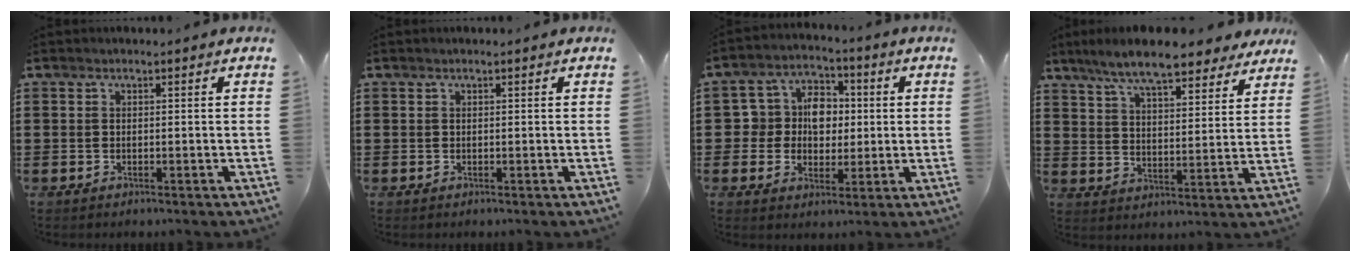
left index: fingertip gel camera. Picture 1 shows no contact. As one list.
[{"total": 0.0}, {"total": 7.9, "force": [1.0, 6.9, 3.6], "torque": [-0.098, 0.017, 0.015]}, {"total": 9.2, "force": [8.1, 1.1, 4.2], "torque": [-0.110, -0.024, 0.146]}]